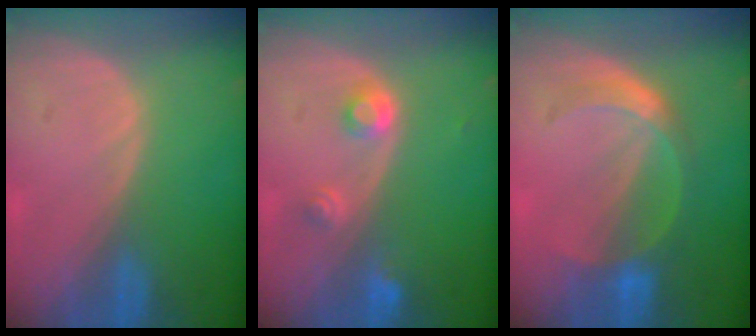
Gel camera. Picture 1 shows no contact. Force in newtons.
{"total": 2.9, "press": 2.9, "slide": 0.5}
{"total": 5.4, "press": 5.2, "slide": 1.3}